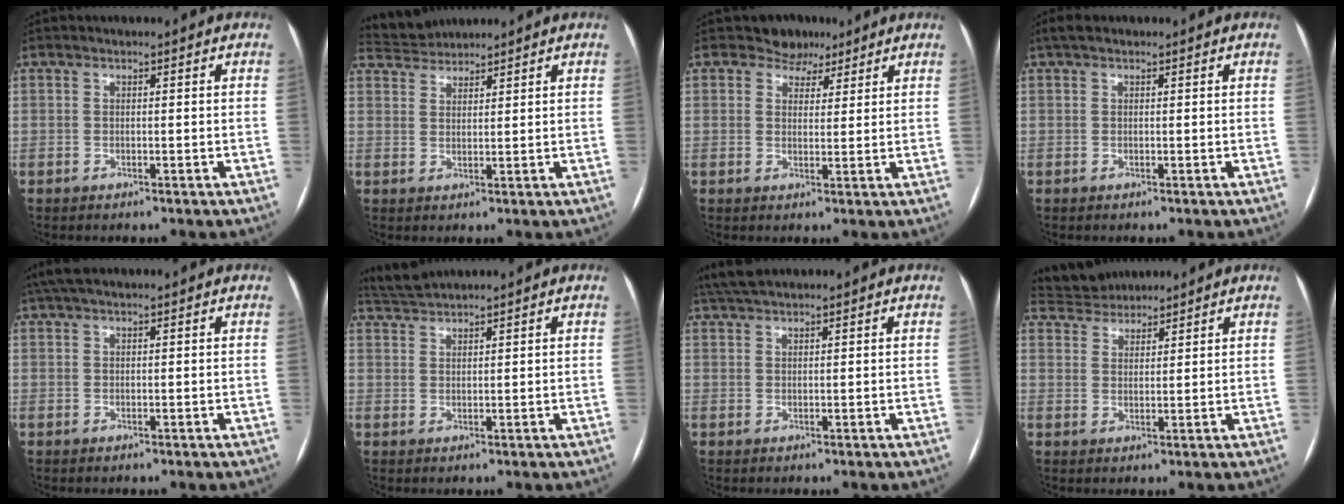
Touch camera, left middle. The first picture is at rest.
{"total": 3.9, "force": [3.9, 0.4, -0.3], "torque": [-0.004, 0.024, 0.076]}
{"total": 4.1, "force": [3.0, 2.8, 0.3], "torque": [0.000, 0.005, 0.042]}
{"total": 2.0, "force": [1.3, 0.8, 1.3], "torque": [-0.028, 0.024, 0.024]}
{"total": 3.7, "force": [2.8, 0.7, 2.2], "torque": [-0.045, 0.035, 0.053]}
{"total": 3.0, "force": [2.9, -0.7, -0.1], "torque": [-0.007, 0.011, 0.065]}
{"total": 3.8, "force": [3.4, 0.5, 1.7], "torque": [-0.037, 0.025, 0.068]}
{"total": 5.7, "force": [5.4, 1.4, 0.7], "torque": [-0.018, 0.031, 0.101]}